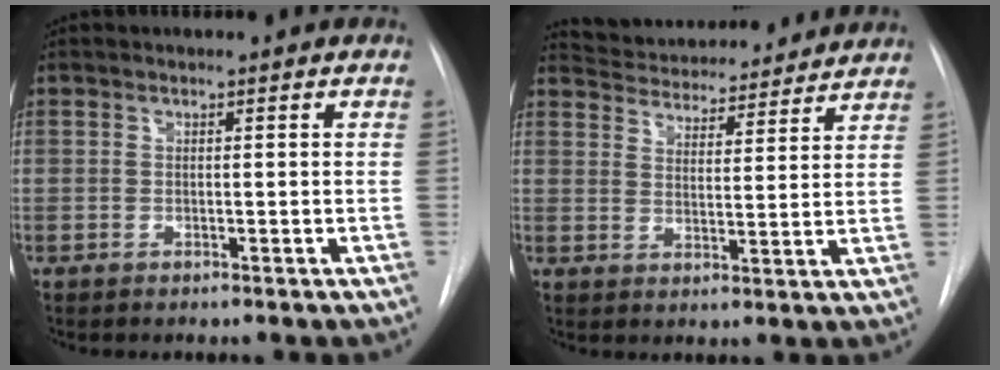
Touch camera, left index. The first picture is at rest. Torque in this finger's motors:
{"motor_torque": [-0.46, -1.35, 0.11, 0.01]}